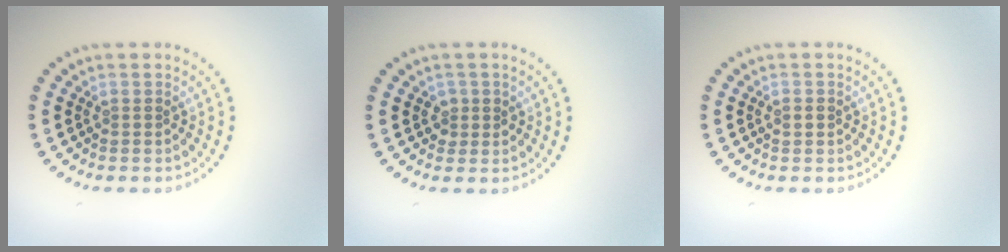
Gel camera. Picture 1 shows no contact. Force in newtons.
{"total": 1.2, "press": 1.1, "slide": 0.6}
{"total": 1.1, "press": 1.1, "slide": 0.2}